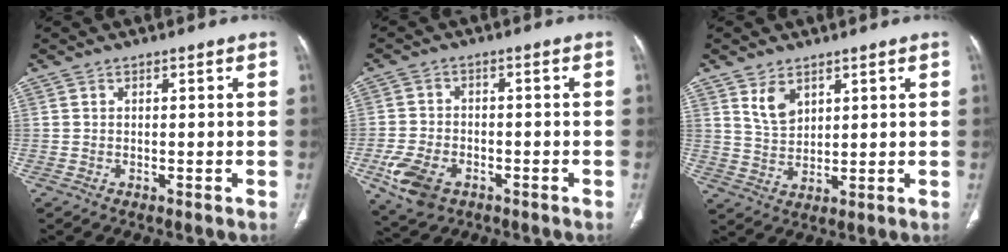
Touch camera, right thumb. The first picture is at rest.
{"total": 8.6, "force": [-3.9, 5.7, 5.2], "torque": [-0.105, 0.012, -0.063]}
{"total": 5.3, "force": [3.0, 3.1, 2.9], "torque": [-0.042, -0.021, 0.067]}